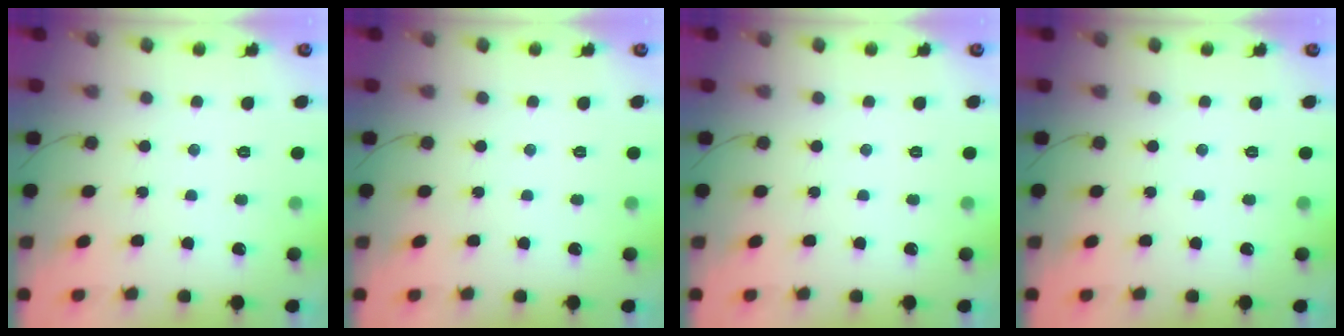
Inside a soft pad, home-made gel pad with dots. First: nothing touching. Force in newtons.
{"total": 0.0}
{"total": 0.0}
{"total": 0.0}